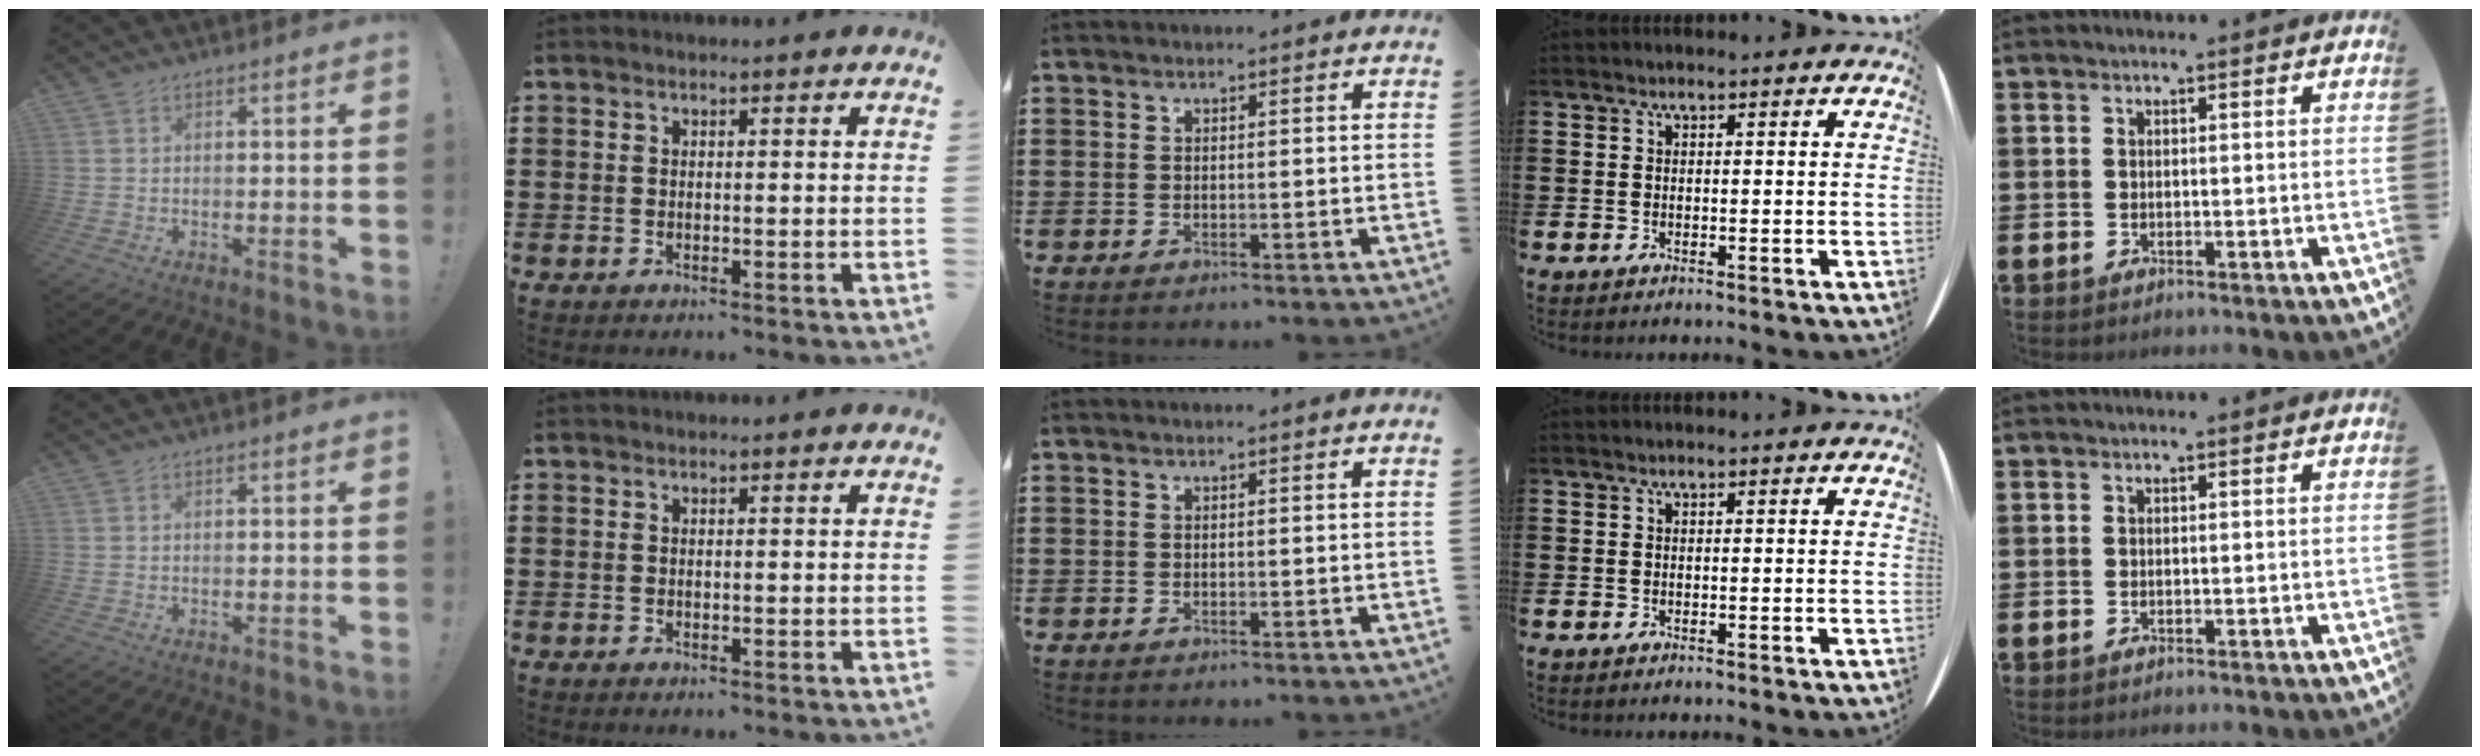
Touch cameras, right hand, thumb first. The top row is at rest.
{}